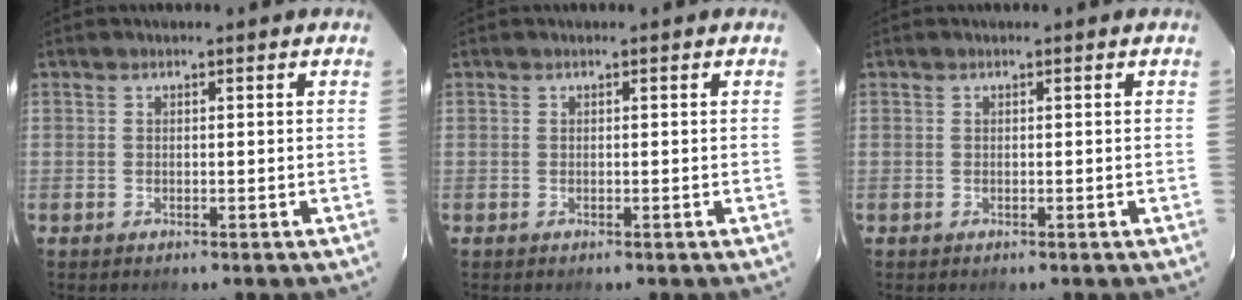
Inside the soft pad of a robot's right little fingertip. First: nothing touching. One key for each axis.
{"total": 0.0}
{"total": 0.0}